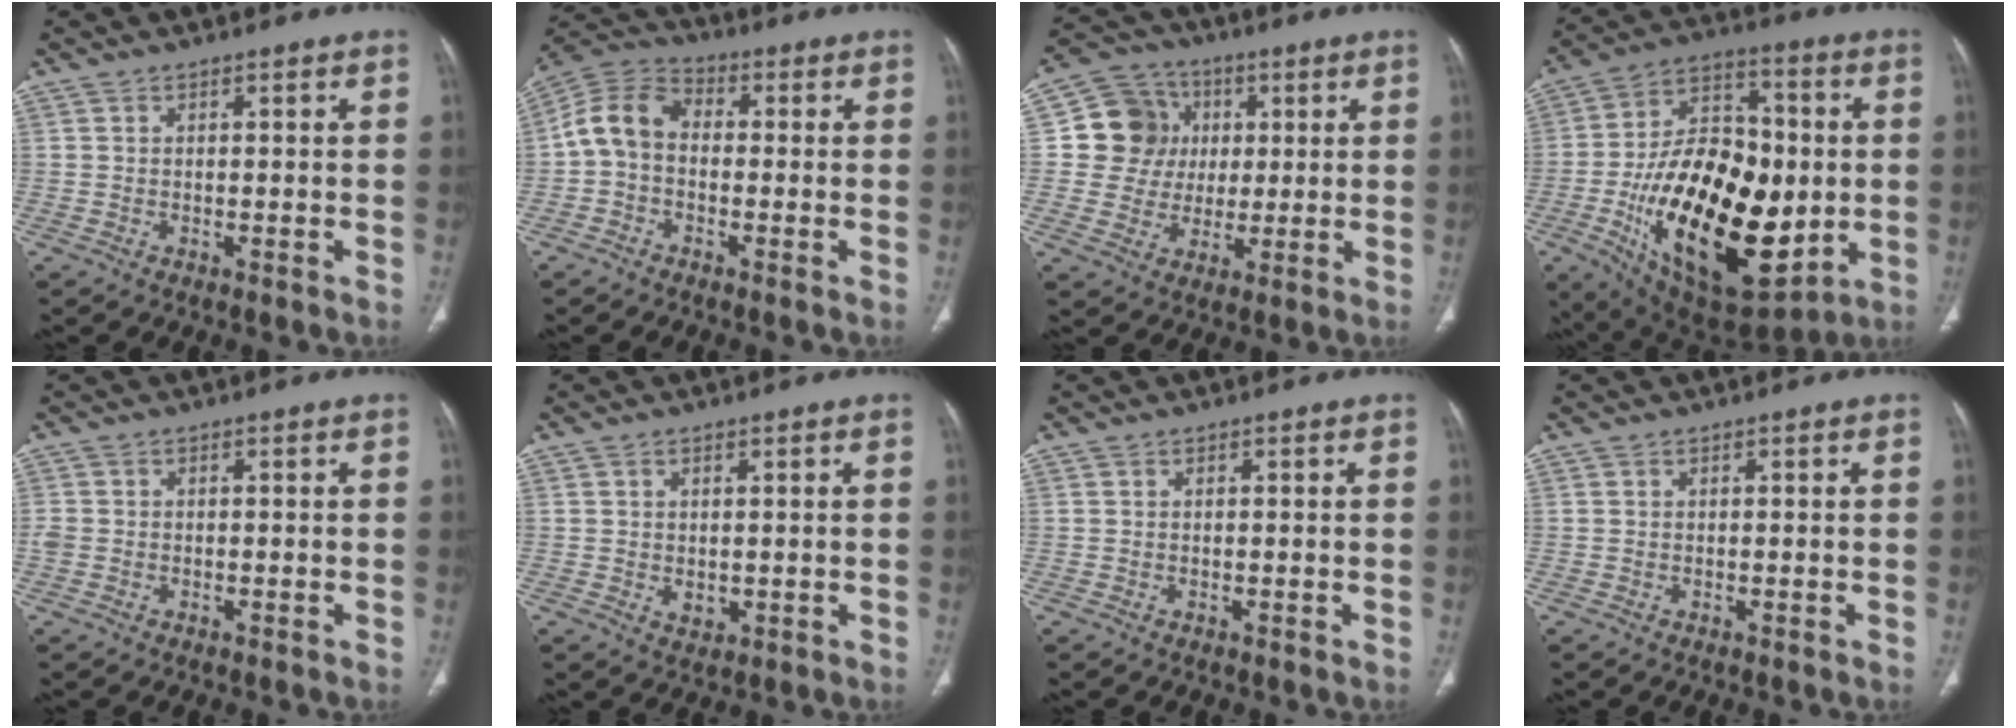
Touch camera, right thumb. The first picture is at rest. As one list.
[{"total": 8.8, "force": [-0.7, 6.5, 5.9], "torque": [-0.103, 0.028, -0.030]}, {"total": 11.8, "force": [2.2, 11.0, 3.7], "torque": [-0.032, 0.007, 0.036]}, {"total": 32.9, "force": [-5.1, 17.9, 27.1], "torque": [-0.469, -0.010, -0.060]}, {"total": 1.7, "force": [-0.3, 1.5, 0.8], "torque": [-0.018, 0.003, -0.007]}, {"total": 2.6, "force": [0.1, 1.8, 1.8], "torque": [-0.022, -0.006, 0.010]}, {"total": 0.0}, {"total": 0.0}]